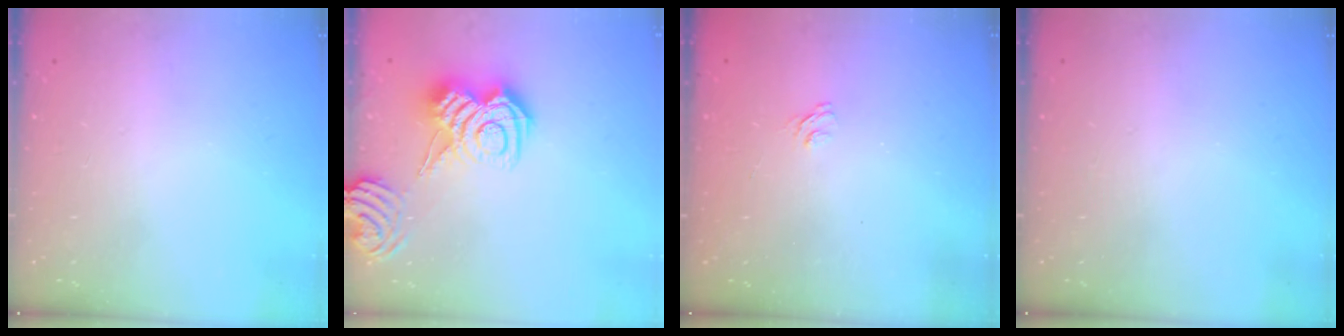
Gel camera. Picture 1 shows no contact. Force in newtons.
{"total": 11.2, "press": 11.1, "slide": 0.8}
{"total": 3.1, "press": 2.8, "slide": 1.3}
{"total": 0.0}